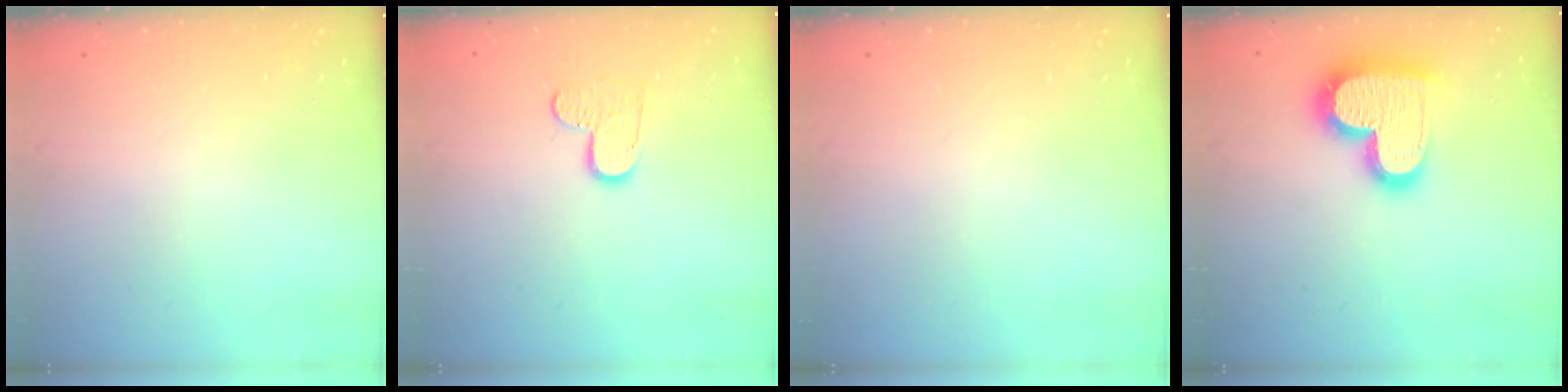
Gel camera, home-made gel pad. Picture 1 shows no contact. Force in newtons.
{"total": 8.3, "press": 8.3, "slide": 0.5}
{"total": 0.0}
{"total": 20.7, "press": 20.7, "slide": 1.5}